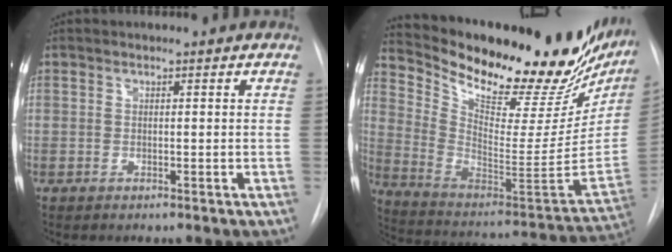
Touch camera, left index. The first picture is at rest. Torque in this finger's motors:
{"motor_torque": [0.08, -0.40, 0.40, 0.06]}